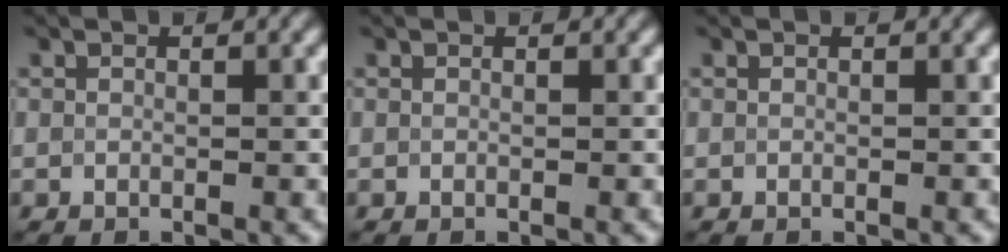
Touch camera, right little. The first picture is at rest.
{"total": 0.0}
{"total": 0.0}